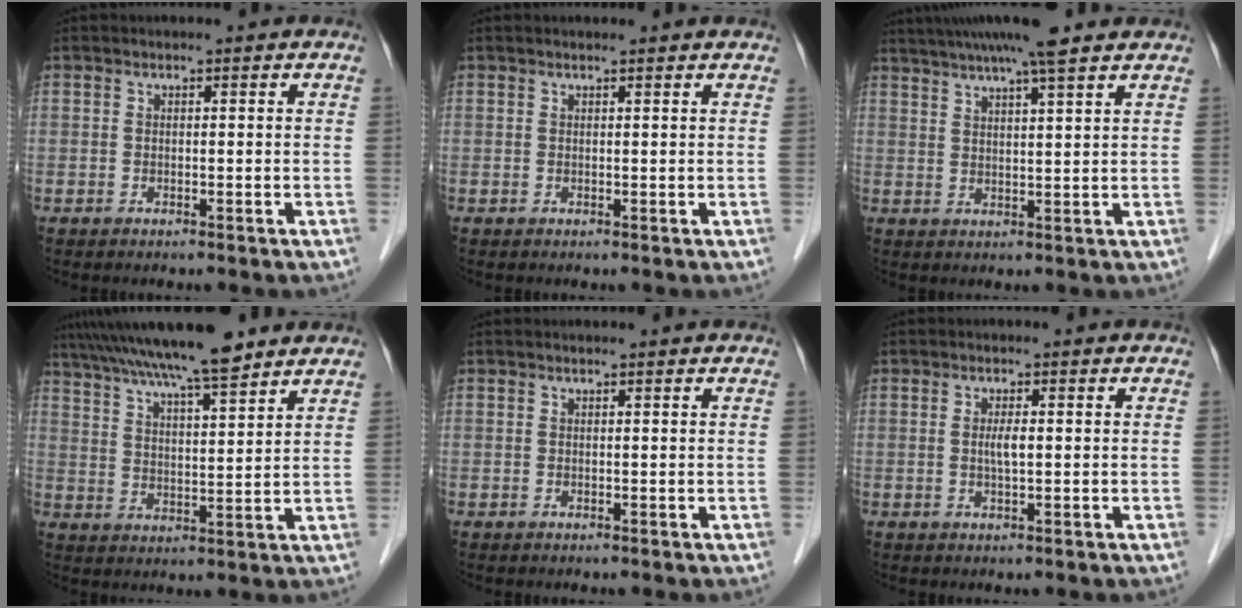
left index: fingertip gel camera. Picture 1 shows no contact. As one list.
[{"total": 2.0, "force": [1.9, 0.1, 0.6], "torque": [-0.011, 0.010, 0.021]}, {"total": 11.3, "force": [9.1, 0.0, 6.7], "torque": [-0.115, 0.030, 0.129]}, {"total": 15.7, "force": [13.2, 1.1, 8.4], "torque": [-0.148, 0.030, 0.212]}, {"total": 0.6, "force": [0.6, 0.0, 0.2], "torque": [-0.005, 0.002, 0.007]}, {"total": 1.9, "force": [0.0, 0.2, 1.9], "torque": [-0.039, -0.003, -0.001]}]